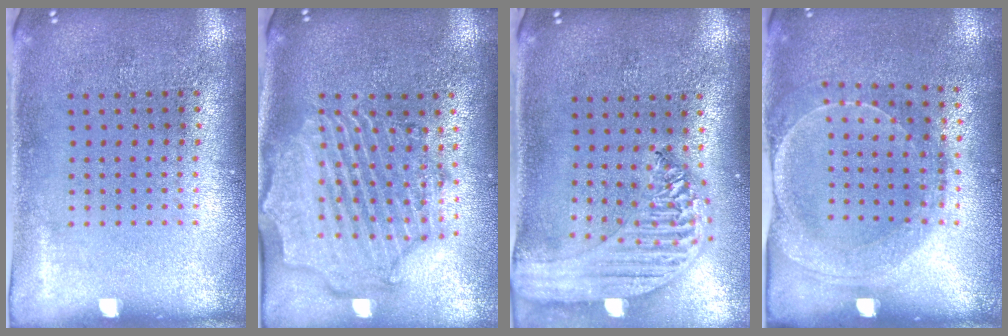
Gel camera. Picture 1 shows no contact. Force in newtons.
{"total": 2.6, "press": 2.3, "slide": 1.1}
{"total": 2.2, "press": 2.0, "slide": 1.0}
{"total": 1.5, "press": 1.5, "slide": 0.3}